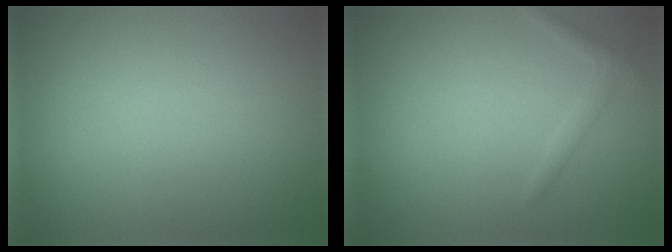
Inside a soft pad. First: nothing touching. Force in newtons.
{"total": 1.1, "press": 1.1, "slide": 0.0}